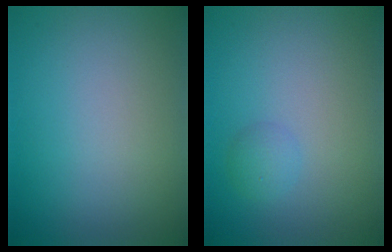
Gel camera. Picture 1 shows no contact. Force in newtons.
{"total": 1.2, "press": 1.2, "slide": 0.1}